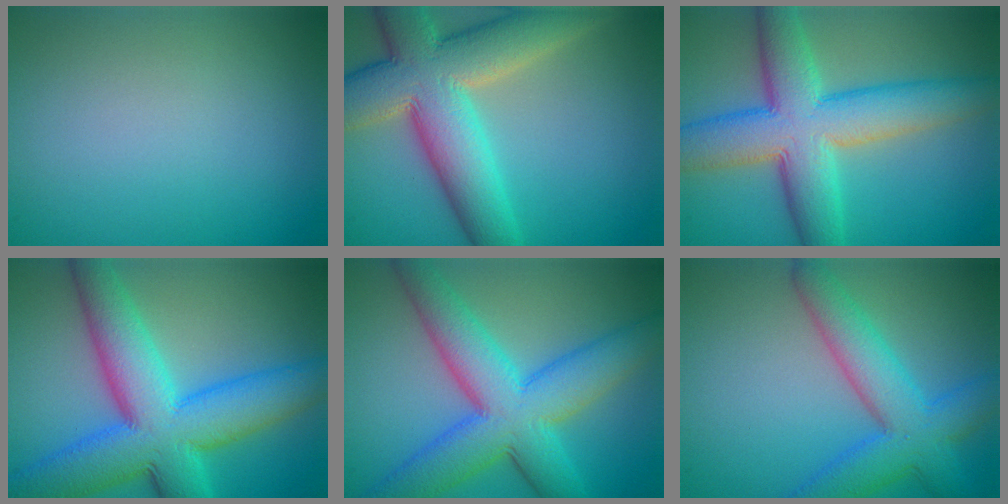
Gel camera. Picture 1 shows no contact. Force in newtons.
{"total": 11.5, "press": 11.4, "slide": 0.9}
{"total": 10.1, "press": 10.1, "slide": 0.2}
{"total": 11.9, "press": 11.9, "slide": 0.3}
{"total": 9.8, "press": 9.8, "slide": 0.2}
{"total": 6.8, "press": 6.8, "slide": 0.3}